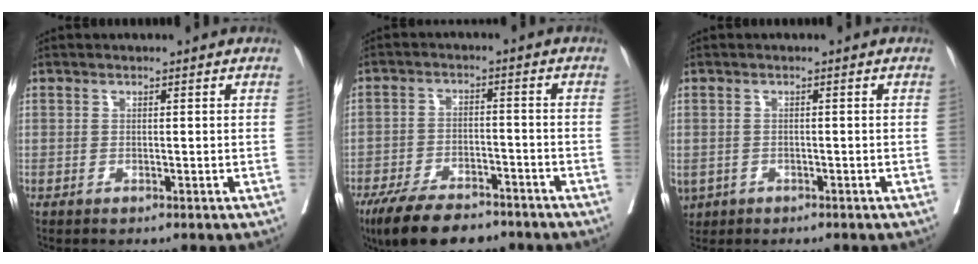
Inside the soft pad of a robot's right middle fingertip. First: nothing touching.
{"total": 11.2, "force": [-8.8, 3.6, 5.9], "torque": [-0.096, -0.013, -0.146]}
{"total": 3.6, "force": [-1.9, 2.8, 1.1], "torque": [-0.028, -0.003, -0.028]}